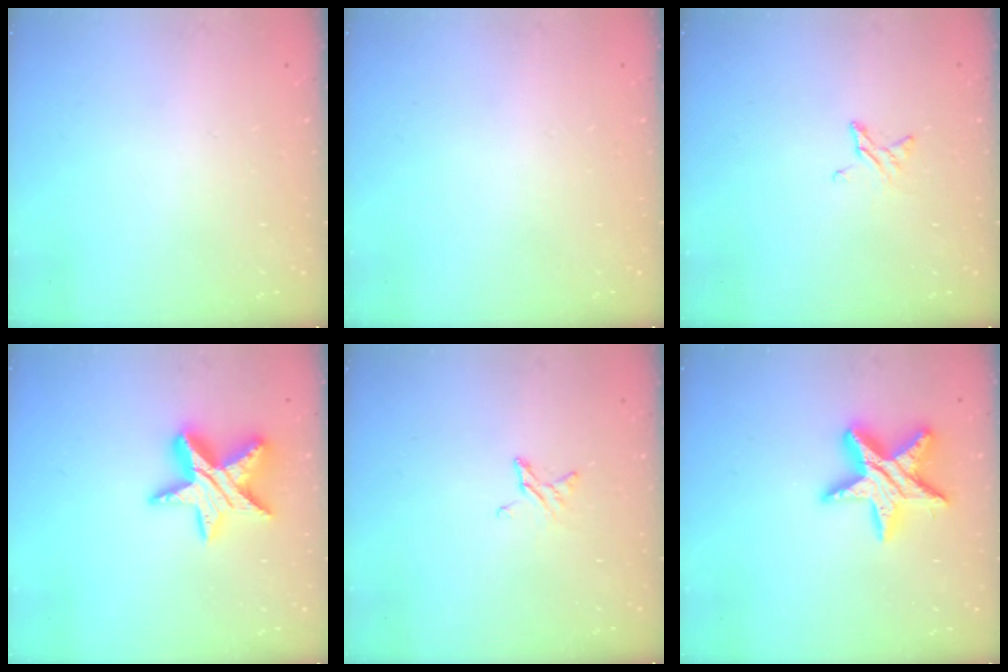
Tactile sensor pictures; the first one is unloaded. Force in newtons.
{"total": 0.0}
{"total": 3.9, "press": 3.9, "slide": 0.2}
{"total": 15.3, "press": 15.2, "slide": 1.1}
{"total": 3.9, "press": 3.9, "slide": 0.2}
{"total": 15.3, "press": 15.2, "slide": 1.5}